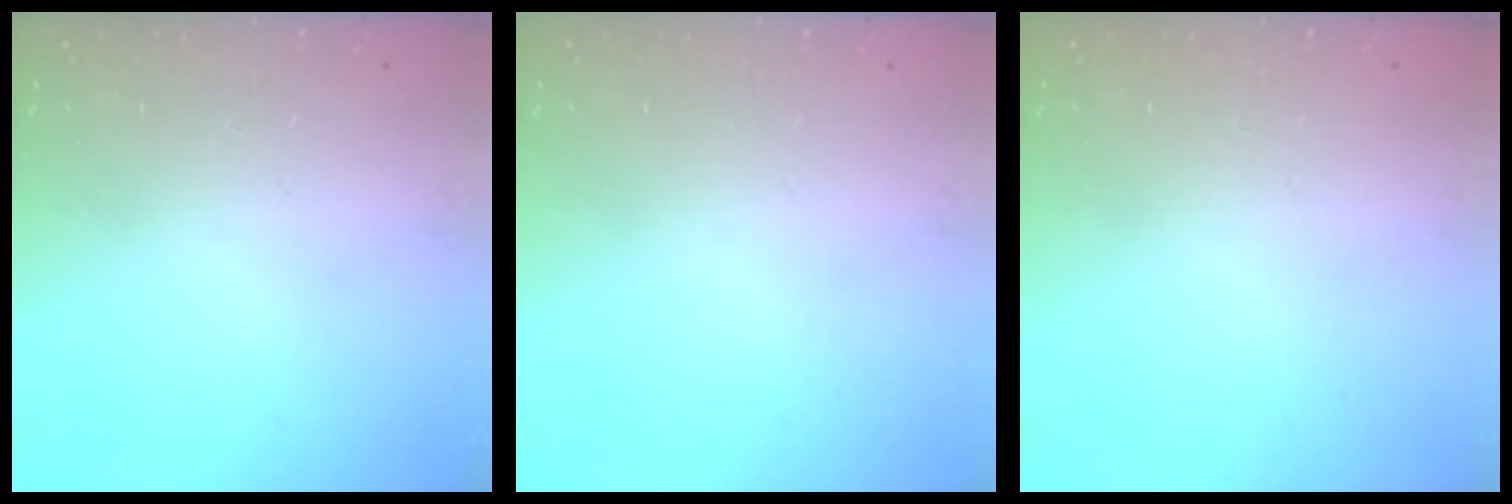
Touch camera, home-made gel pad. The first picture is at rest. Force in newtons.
{"total": 0.0}
{"total": 0.0}